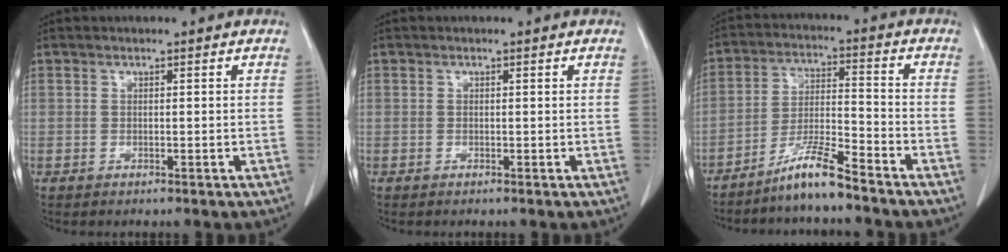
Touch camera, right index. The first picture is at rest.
{"total": 0.0}
{"total": 7.7, "force": [-6.3, -0.3, 4.5], "torque": [-0.089, -0.013, -0.123]}